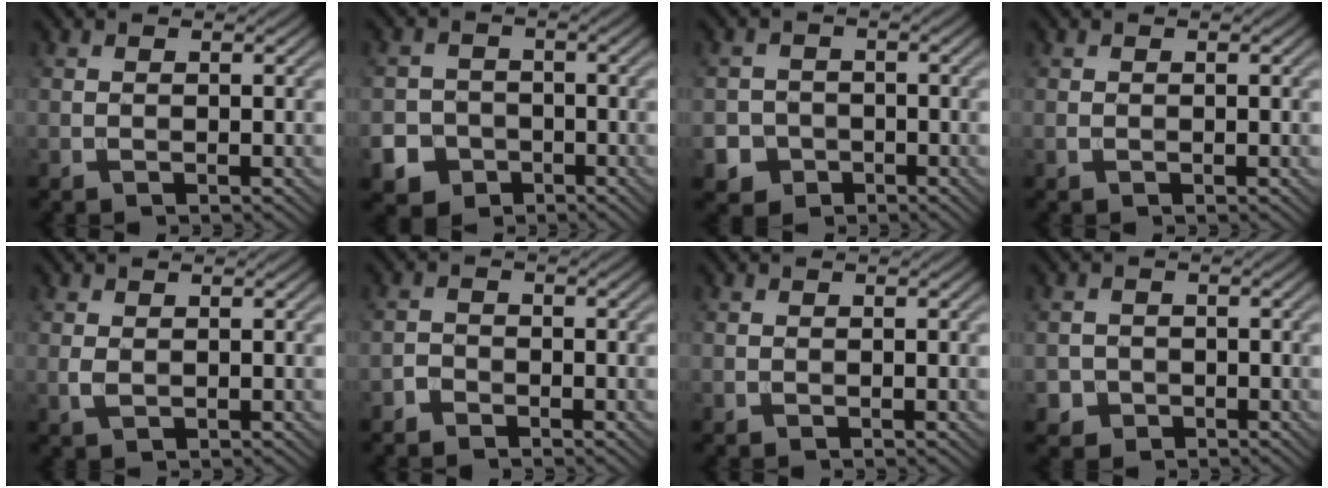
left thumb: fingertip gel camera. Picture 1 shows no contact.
{"total": 6.8, "force": [-3.6, 5.6, 1.3], "torque": [-0.024, -0.017, -0.078]}
{"total": 4.0, "force": [-2.0, 3.4, 0.7], "torque": [0.000, -0.005, -0.047]}
{"total": 0.0}
{"total": 1.2, "force": [0.2, 0.7, 0.9], "torque": [-0.026, -0.001, 0.006]}
{"total": 1.6, "force": [-1.3, 0.8, 0.3], "torque": [-0.003, 0.003, -0.033]}
{"total": 0.0}
{"total": 2.1, "force": [-0.9, 1.9, 0.3], "torque": [0.000, -0.003, -0.019]}